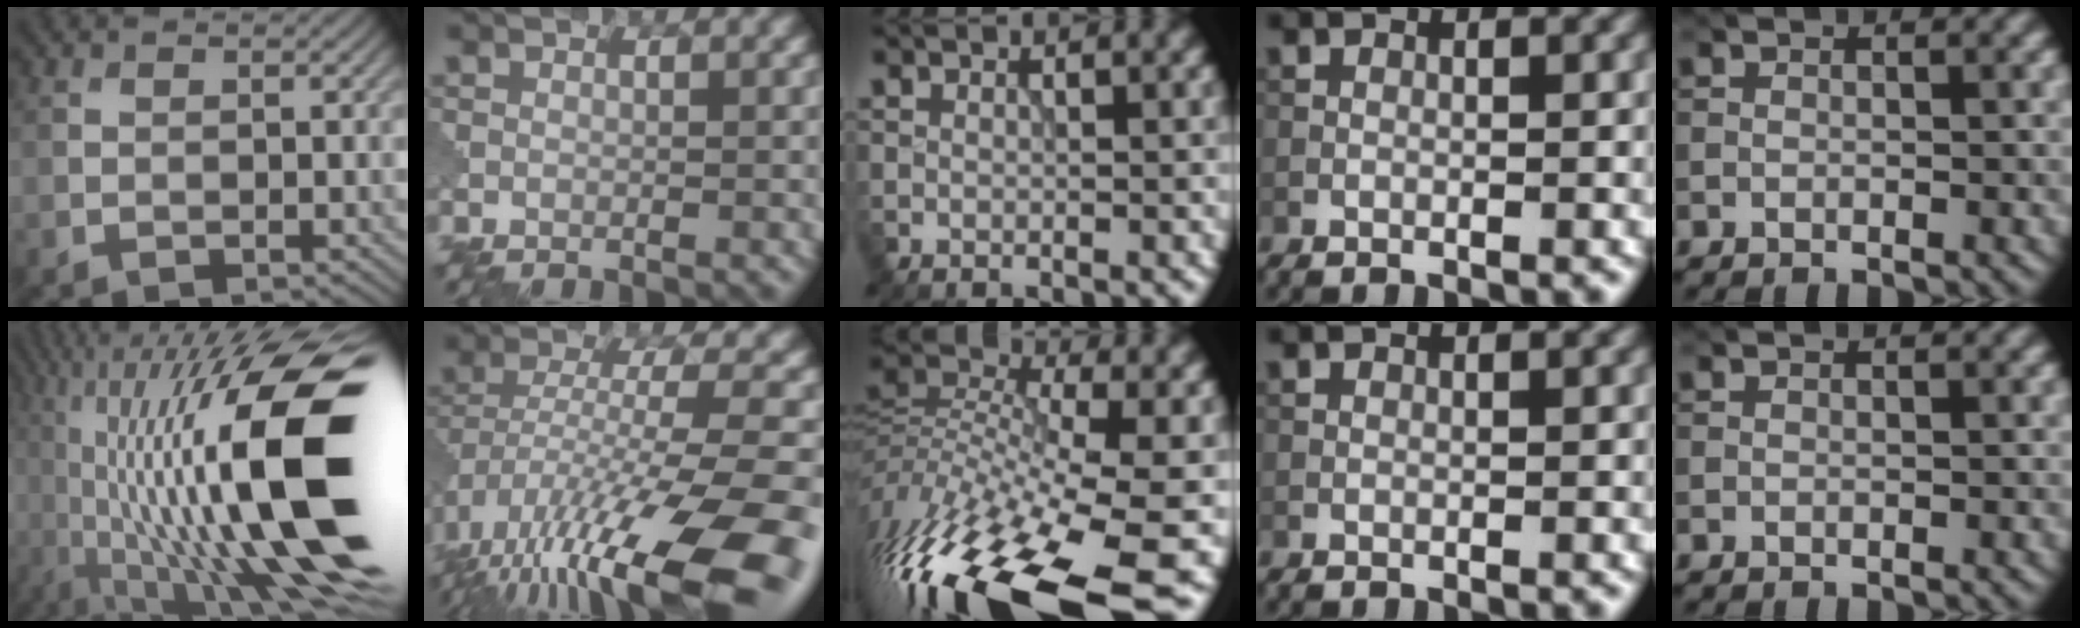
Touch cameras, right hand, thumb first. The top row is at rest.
{"thumb": {"total": 21.7, "force": [-2.1, 6.6, 20.5], "torque": [-0.352, 0.015, -0.040]}, "index": {"total": 16.3, "force": [-8.9, 4.4, 12.9], "torque": [-0.233, -0.006, -0.139]}, "middle": {"total": 16.6, "force": [-7.7, 6.0, 13.4], "torque": [-0.278, 0.000, -0.131]}}